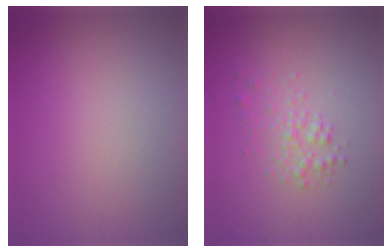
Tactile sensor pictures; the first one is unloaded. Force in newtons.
{"total": 1.8, "press": 1.8, "slide": 0.1}